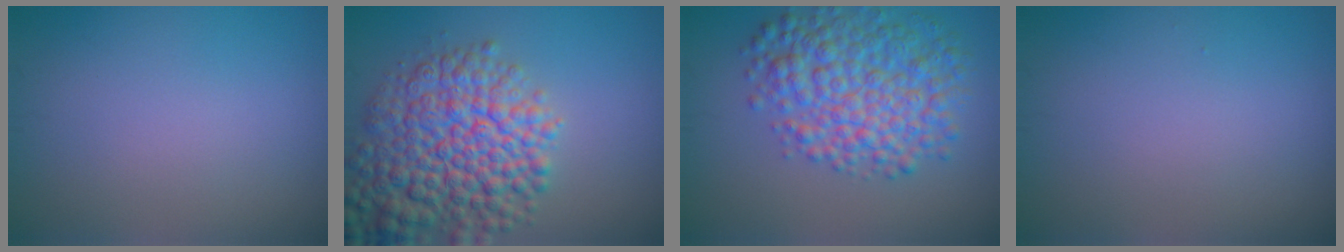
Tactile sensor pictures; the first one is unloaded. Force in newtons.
{"total": 9.5, "press": 9.4, "slide": 0.4}
{"total": 7.0, "press": 7.0, "slide": 0.0}
{"total": 0.0}